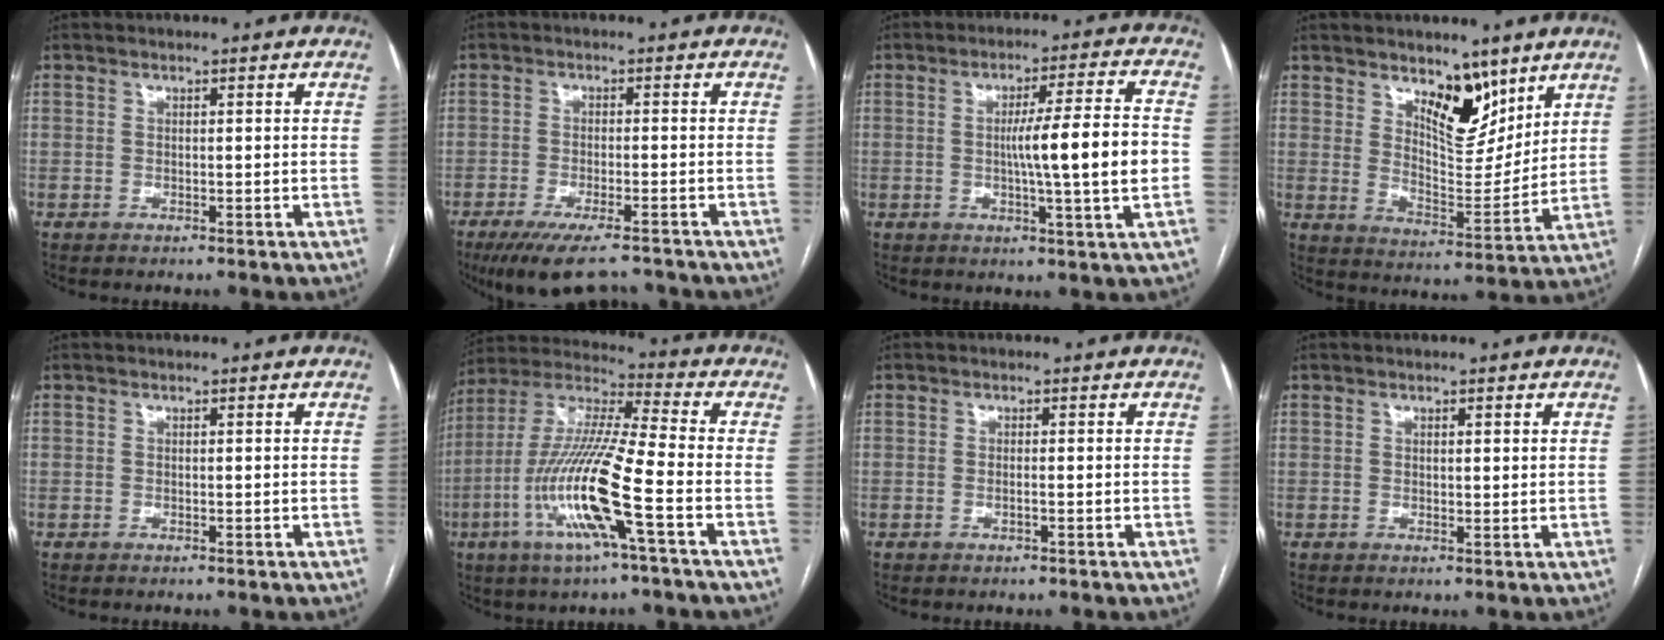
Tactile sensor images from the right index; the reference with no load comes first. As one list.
[{"total": 11.2, "force": [-9.4, 2.1, 5.7], "torque": [-0.087, -0.018, -0.140]}, {"total": 11.1, "force": [-0.9, -0.7, 11.0], "torque": [-0.170, 0.002, -0.017]}, {"total": 9.4, "force": [6.3, 3.9, 5.8], "torque": [-0.087, -0.017, 0.111]}, {"total": 0.0}, {"total": 16.5, "force": [-5.6, 0.4, 15.5], "torque": [-0.321, -0.009, -0.112]}, {"total": 0.8, "force": [-0.2, 0.1, 0.7], "torque": [-0.016, 0.000, -0.003]}, {"total": 1.1, "force": [0.6, 0.3, 0.8], "torque": [-0.015, -0.004, 0.010]}]